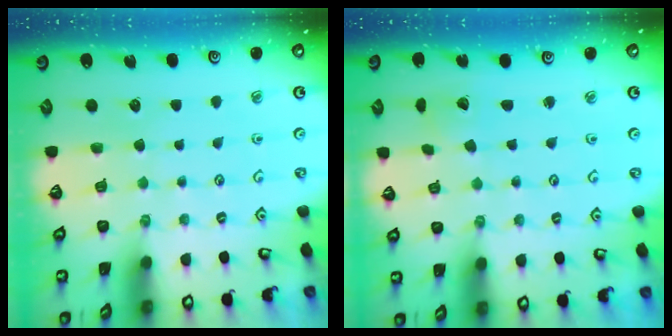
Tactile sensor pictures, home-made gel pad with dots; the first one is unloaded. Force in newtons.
{"total": 2.0, "press": 2.0, "slide": 0.1}